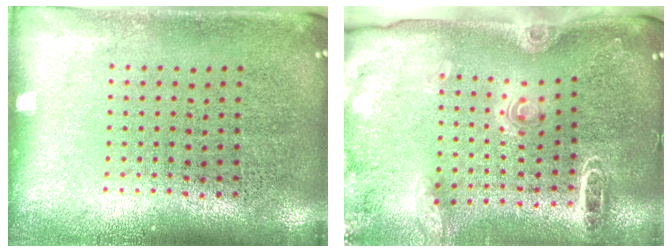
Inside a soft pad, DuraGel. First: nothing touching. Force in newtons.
{"total": 2.0, "press": 1.8, "slide": 0.7}